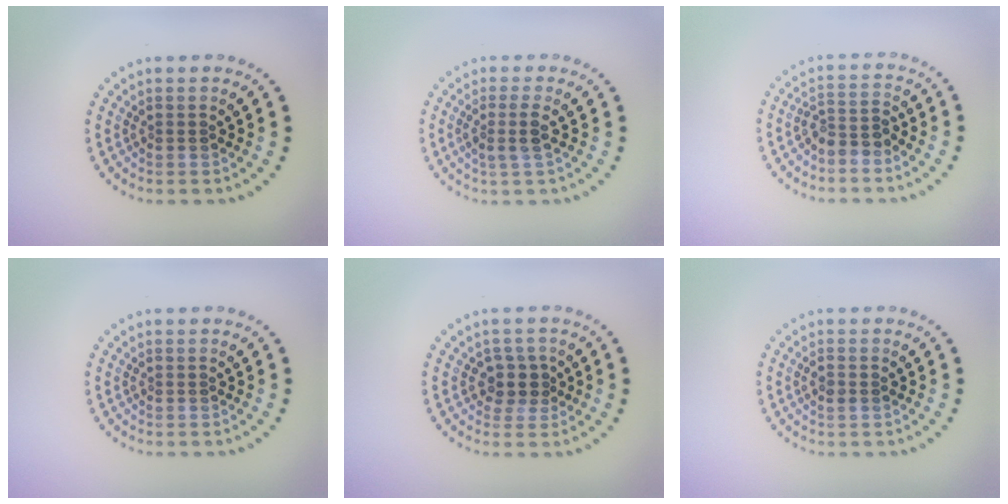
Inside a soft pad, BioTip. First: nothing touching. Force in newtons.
{"total": 1.9, "press": 1.5, "slide": 1.2}
{"total": 2.4, "press": 1.9, "slide": 1.5}
{"total": 0.0}
{"total": 2.1, "press": 1.8, "slide": 1.1}
{"total": 1.0, "press": 0.9, "slide": 0.4}